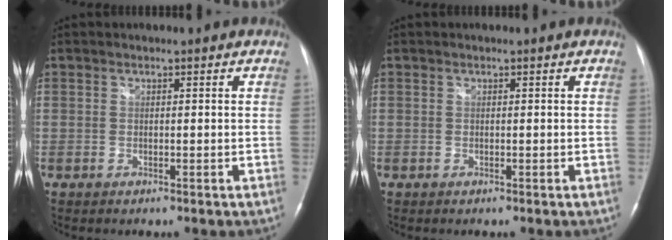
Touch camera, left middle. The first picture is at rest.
{"total": 0.0}